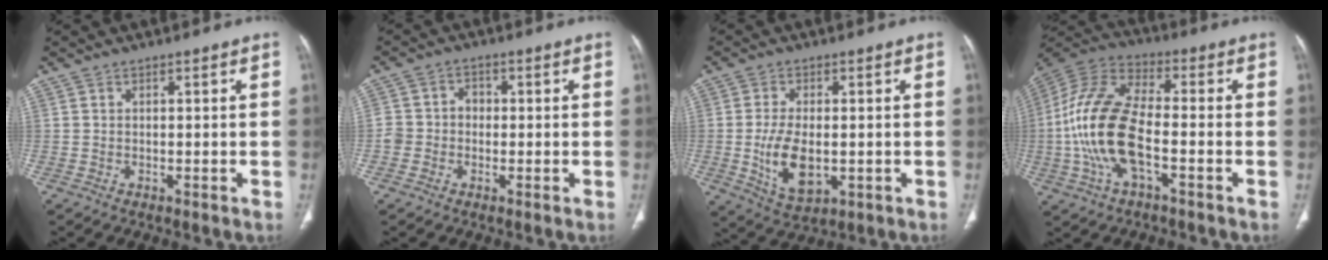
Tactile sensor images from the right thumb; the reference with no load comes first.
{"total": 4.5, "force": [-0.8, 4.1, 1.7], "torque": [-0.016, 0.021, -0.020]}
{"total": 9.6, "force": [-1.2, 5.3, 7.9], "torque": [-0.143, -0.010, -0.011]}
{"total": 17.2, "force": [-3.4, 7.6, 15.0], "torque": [-0.323, 0.030, -0.068]}